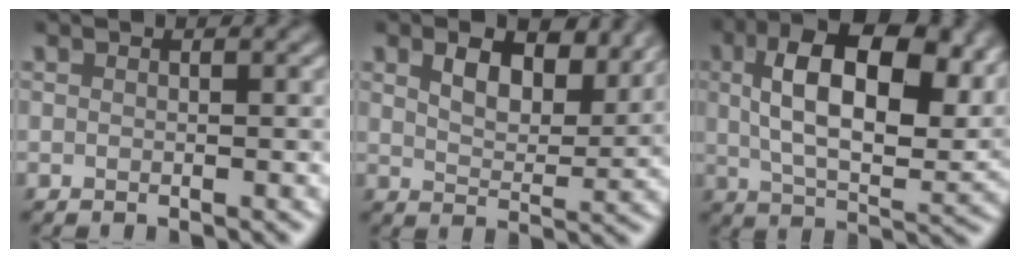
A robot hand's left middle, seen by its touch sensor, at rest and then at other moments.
{"total": 5.8, "force": [3.3, 3.0, 3.7], "torque": [-0.067, -0.003, 0.046]}
{"total": 12.9, "force": [4.0, 6.5, 10.4], "torque": [-0.163, -0.001, 0.071]}